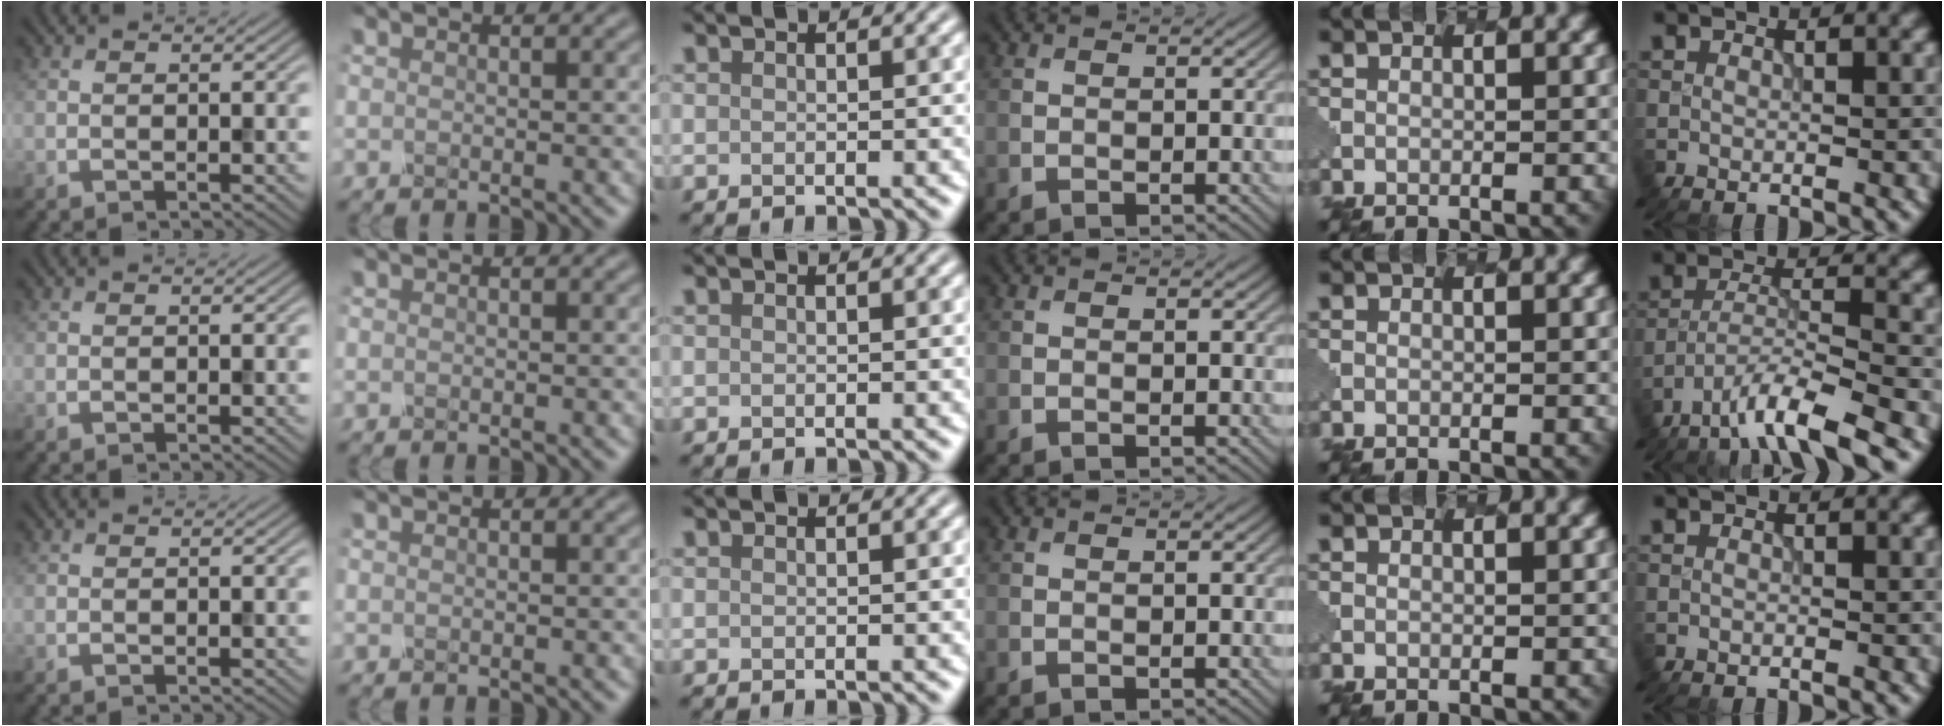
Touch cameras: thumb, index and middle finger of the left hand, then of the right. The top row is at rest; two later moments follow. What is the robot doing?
{"motion": "dispense", "object": "dispenser bottle"}